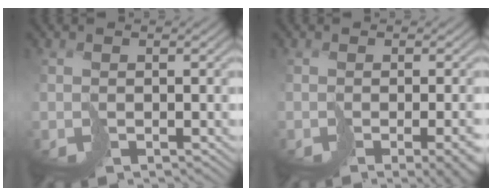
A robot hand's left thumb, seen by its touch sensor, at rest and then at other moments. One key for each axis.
{"total": 6.0, "fx": -2.4, "fy": 1.9, "fz": 5.2, "tx": -0.055, "ty": -0.009, "tz": -0.026}